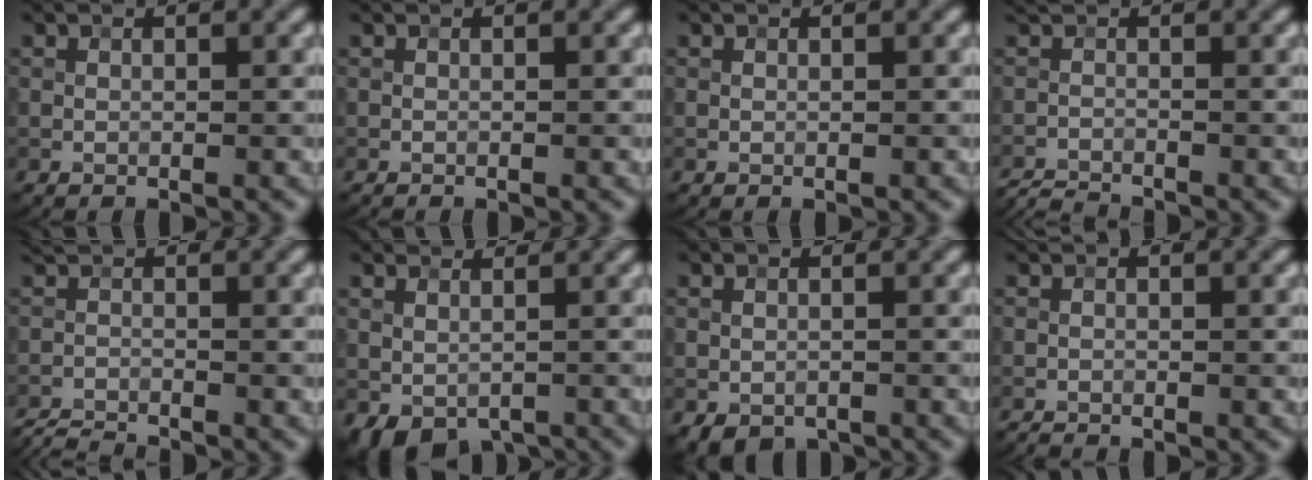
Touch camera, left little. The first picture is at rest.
{"total": 0.0}
{"total": 0.0}
{"total": 2.4, "force": [-2.4, 0.1, 0.4], "torque": [-0.014, -0.008, -0.055]}
{"total": 2.8, "force": [-2.8, 0.2, 0.6], "torque": [-0.018, -0.010, -0.062]}
{"total": 3.9, "force": [-1.2, 3.1, 2.2], "torque": [-0.029, -0.001, -0.018]}
{"total": 1.9, "force": [-1.0, 1.5, 0.7], "torque": [-0.016, -0.008, -0.019]}
{"total": 1.0, "force": [-1.0, -0.1, -0.1], "torque": [0.001, 0.000, -0.022]}